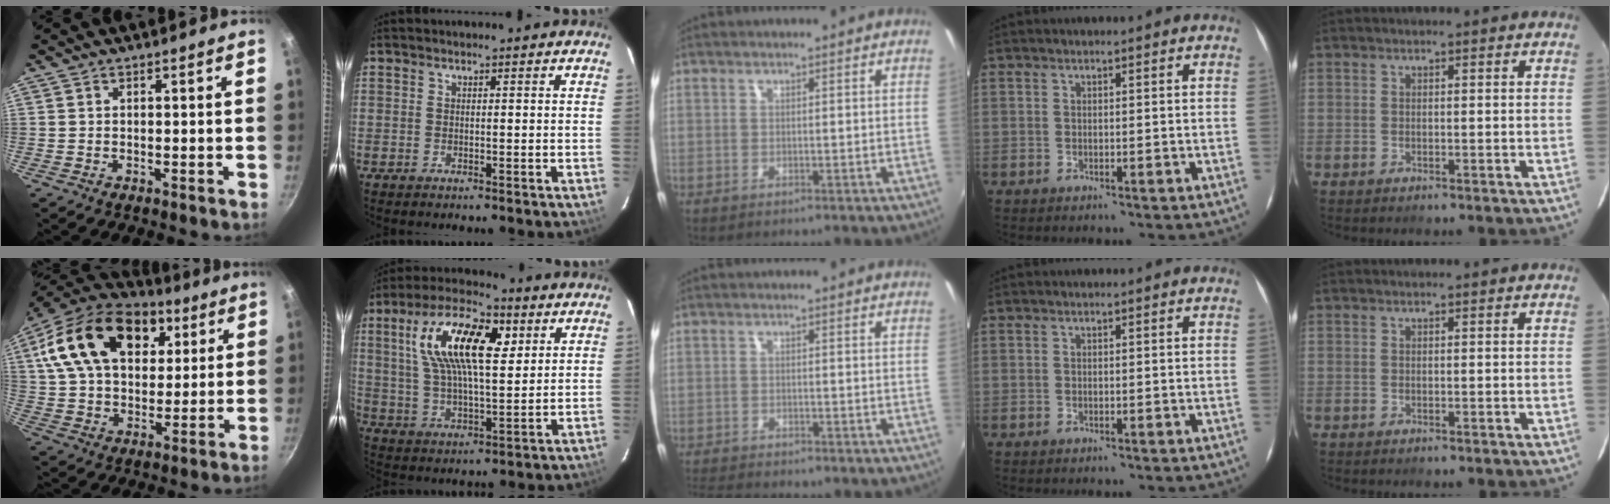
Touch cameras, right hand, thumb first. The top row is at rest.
{"thumb": {"total": 25.3, "force": [9.6, 16.2, 16.9], "torque": [-0.278, 0.004, 0.157]}, "index": {"total": 16.6, "force": [5.8, 6.6, 14.0], "torque": [-0.260, 0.028, 0.102]}, "middle": {"total": 6.3, "force": [-5.6, 1.3, 2.4], "torque": [-0.065, -0.023, -0.092]}}